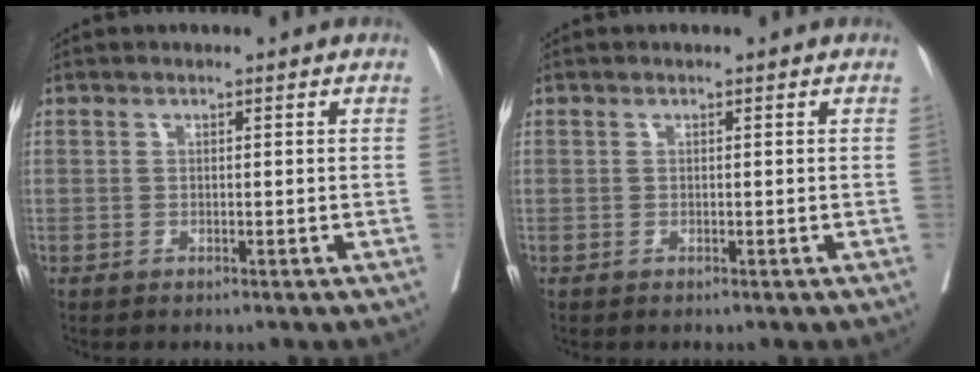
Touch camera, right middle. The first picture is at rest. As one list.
[{"total": 0.0}]